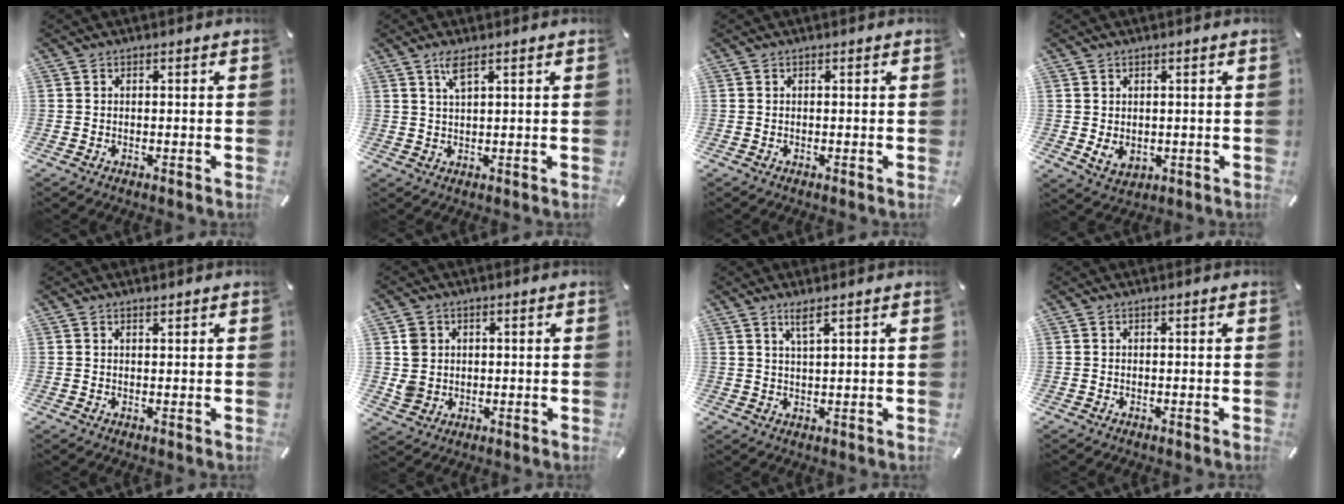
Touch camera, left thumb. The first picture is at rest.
{"total": 3.4, "force": [2.1, 0.5, 2.6], "torque": [-0.058, 0.002, 0.036]}
{"total": 0.0}
{"total": 3.5, "force": [0.6, 3.0, 1.8], "torque": [-0.025, -0.006, 0.010]}
{"total": 0.8, "force": [0.8, 0.2, 0.3], "torque": [-0.005, -0.001, 0.014]}
{"total": 5.2, "force": [0.8, 5.1, 1.1], "torque": [-0.022, 0.002, 0.014]}
{"total": 3.1, "force": [2.3, 0.1, 2.1], "torque": [-0.046, -0.001, 0.040]}
{"total": 0.0}